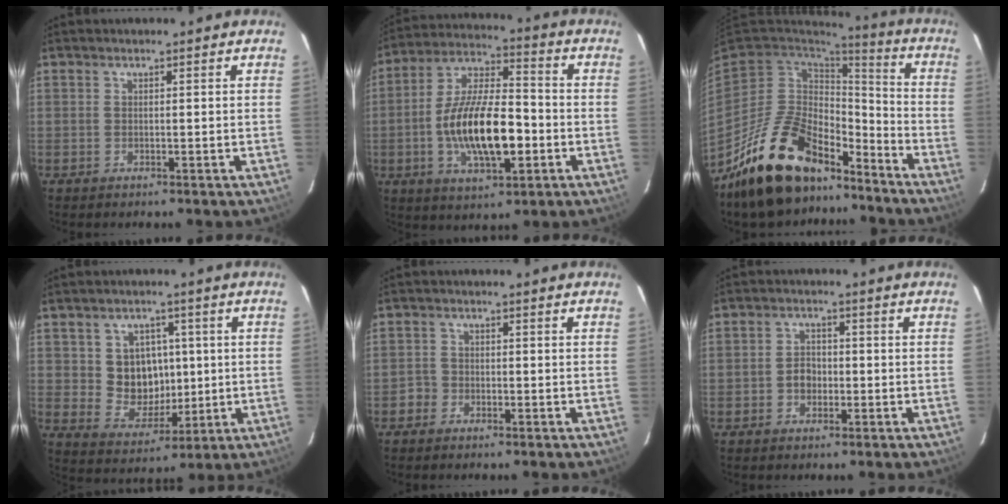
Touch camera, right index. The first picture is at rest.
{"total": 17.0, "force": [-4.0, 6.7, 15.1], "torque": [-0.290, 0.004, -0.070]}
{"total": 22.2, "force": [-16.0, 10.4, 11.5], "torque": [-0.232, 0.011, -0.256]}
{"total": 8.8, "force": [1.1, 8.1, 3.5], "torque": [-0.072, 0.011, 0.036]}
{"total": 2.2, "force": [-1.5, 1.7, 0.1], "torque": [-0.006, 0.005, -0.030]}
{"total": 3.1, "force": [-1.0, 2.6, 1.4], "torque": [-0.026, 0.011, -0.013]}